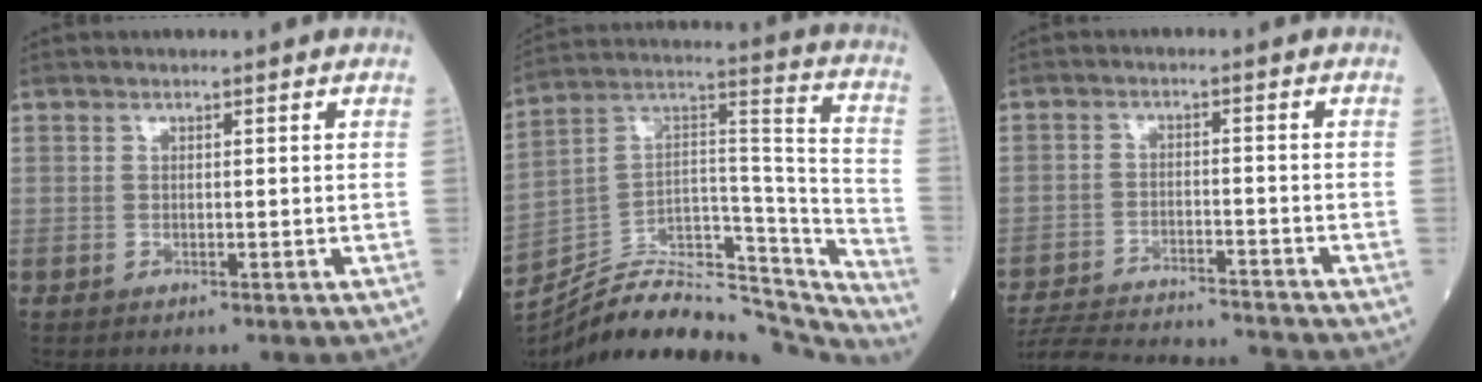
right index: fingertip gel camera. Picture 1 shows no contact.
{"total": 30.0, "force": [-26.8, 8.1, 10.8], "torque": [-0.153, 0.034, -0.392]}
{"total": 17.0, "force": [-16.2, 1.6, 4.8], "torque": [-0.100, -0.011, -0.237]}